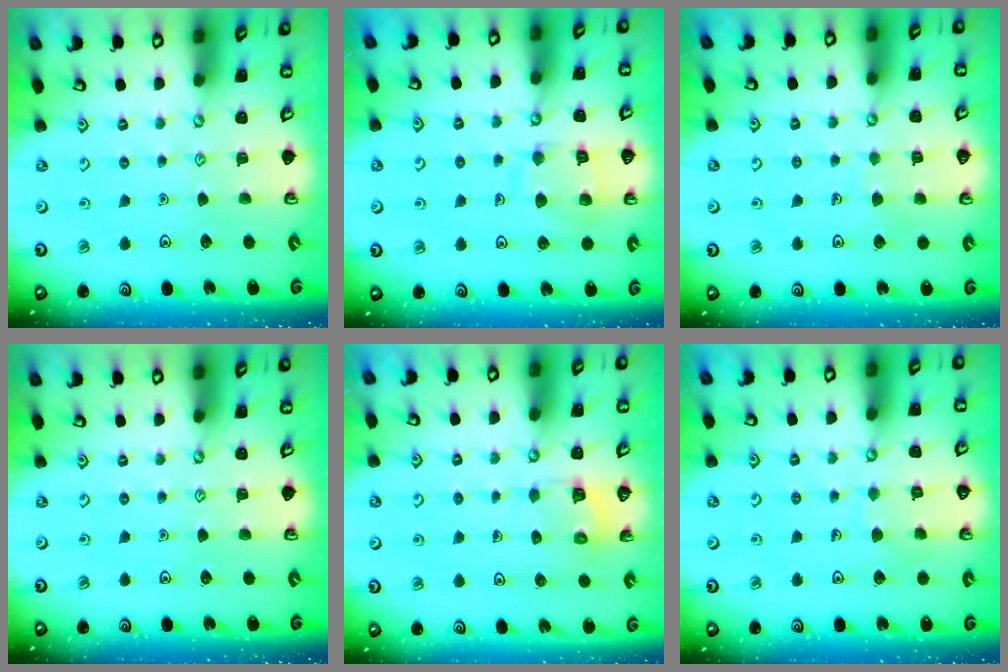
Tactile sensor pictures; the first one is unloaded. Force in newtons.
{"total": 11.7, "press": 11.6, "slide": 1.3}
{"total": 3.4, "press": 3.4, "slide": 0.1}
{"total": 0.0}
{"total": 4.6, "press": 4.6, "slide": 0.2}
{"total": 5.6, "press": 5.6, "slide": 0.4}